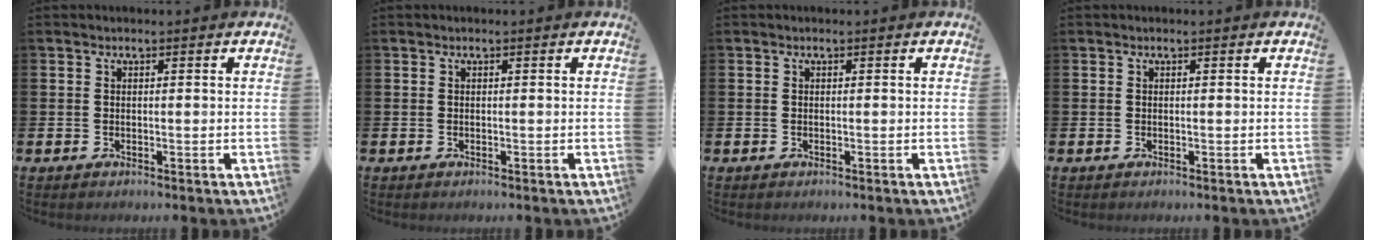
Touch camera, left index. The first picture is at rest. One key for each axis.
{"total": 0.0}
{"total": 0.0}
{"total": 0.0}